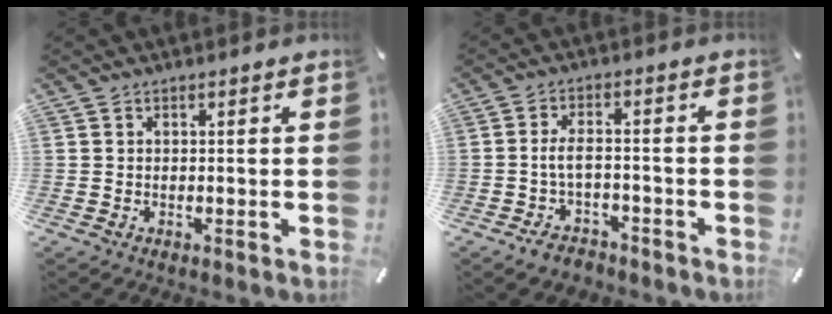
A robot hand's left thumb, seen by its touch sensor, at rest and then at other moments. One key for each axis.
{"total": 5.0, "fx": -2.4, "fy": 2.6, "fz": 3.5, "tx": -0.074, "ty": 0.013, "tz": -0.048}